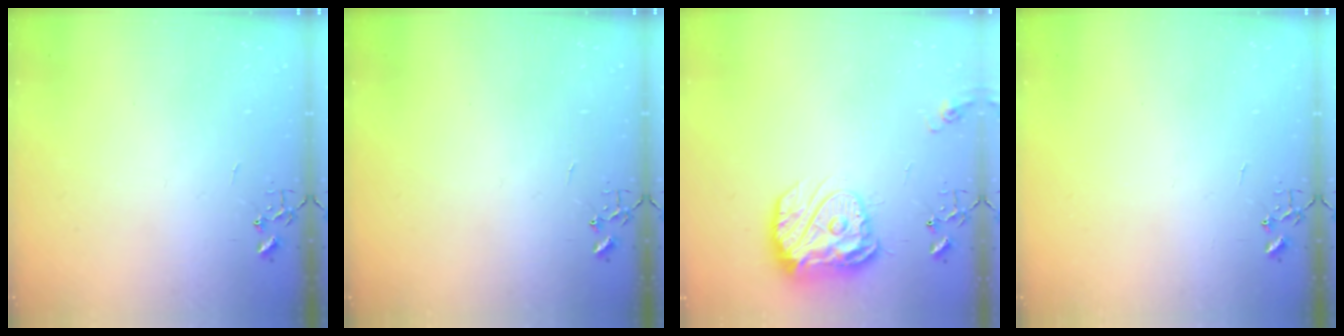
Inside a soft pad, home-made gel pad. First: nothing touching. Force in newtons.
{"total": 0.0}
{"total": 17.1, "press": 17.0, "slide": 1.5}
{"total": 0.0}